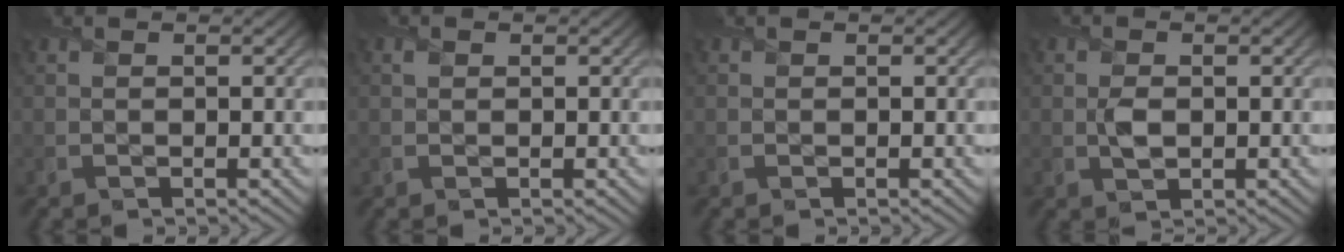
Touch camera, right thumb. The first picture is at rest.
{"total": 0.8, "force": [0.2, 0.7, 0.3], "torque": [-0.006, -0.004, 0.003]}
{"total": 0.0}
{"total": 2.1, "force": [0.0, 1.5, 1.5], "torque": [-0.034, -0.003, 0.000]}